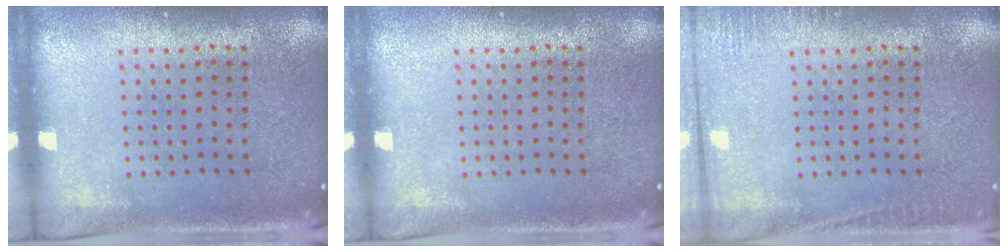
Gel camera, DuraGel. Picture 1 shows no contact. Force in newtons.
{"total": 0.0}
{"total": 1.9, "press": 1.9, "slide": 0.4}